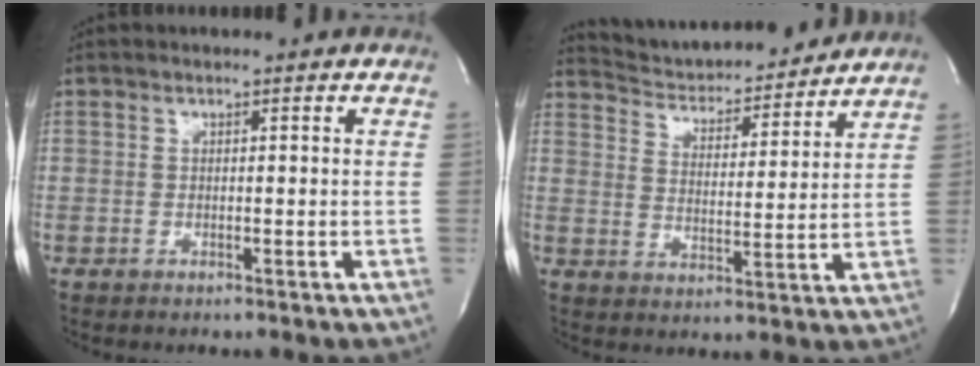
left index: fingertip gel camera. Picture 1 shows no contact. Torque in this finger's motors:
{"motor_torque": [0.04, -0.15, 0.09, 0.03]}